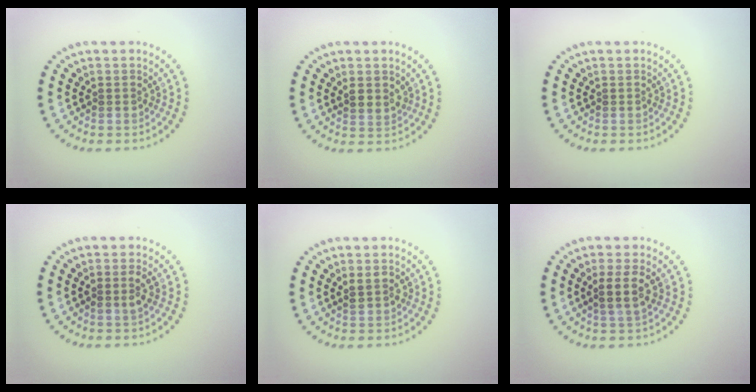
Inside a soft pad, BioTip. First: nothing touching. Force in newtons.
{"total": 1.3, "press": 1.2, "slide": 0.6}
{"total": 0.0}
{"total": 1.1, "press": 1.1, "slide": 0.3}
{"total": 1.4, "press": 1.4, "slide": 0.2}
{"total": 2.4, "press": 2.1, "slide": 1.1}